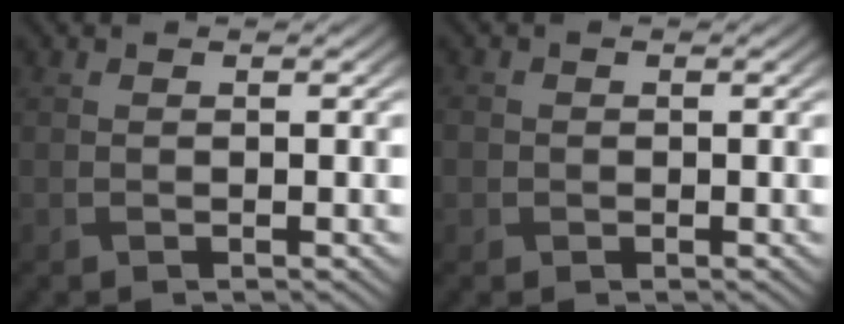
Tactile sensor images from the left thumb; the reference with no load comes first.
{"total": 1.5, "force": [-0.2, 1.4, 0.2], "torque": [0.000, -0.004, -0.008]}